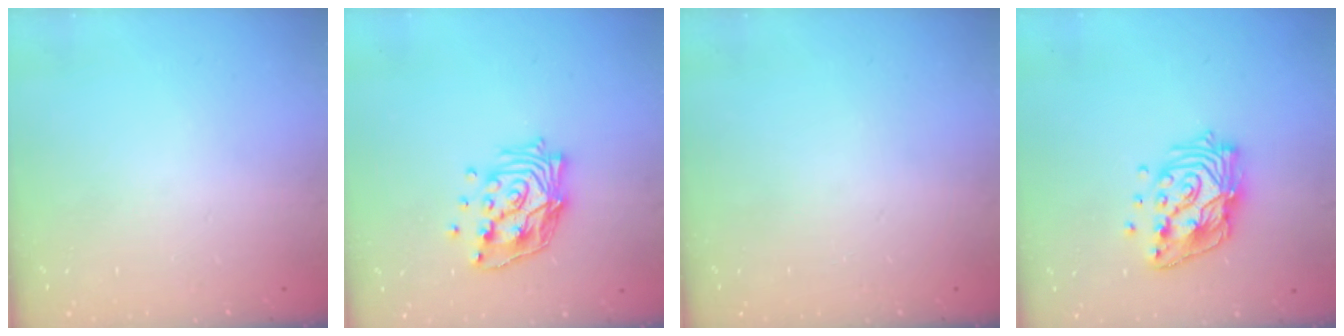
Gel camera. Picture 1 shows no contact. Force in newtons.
{"total": 13.5, "press": 13.4, "slide": 1.0}
{"total": 0.0}
{"total": 15.9, "press": 15.8, "slide": 1.8}